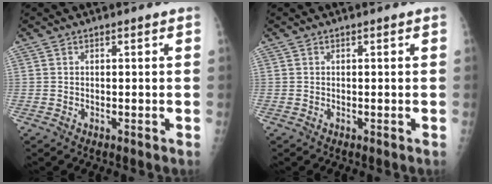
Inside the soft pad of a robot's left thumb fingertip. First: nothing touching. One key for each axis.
{"total": 0.0}